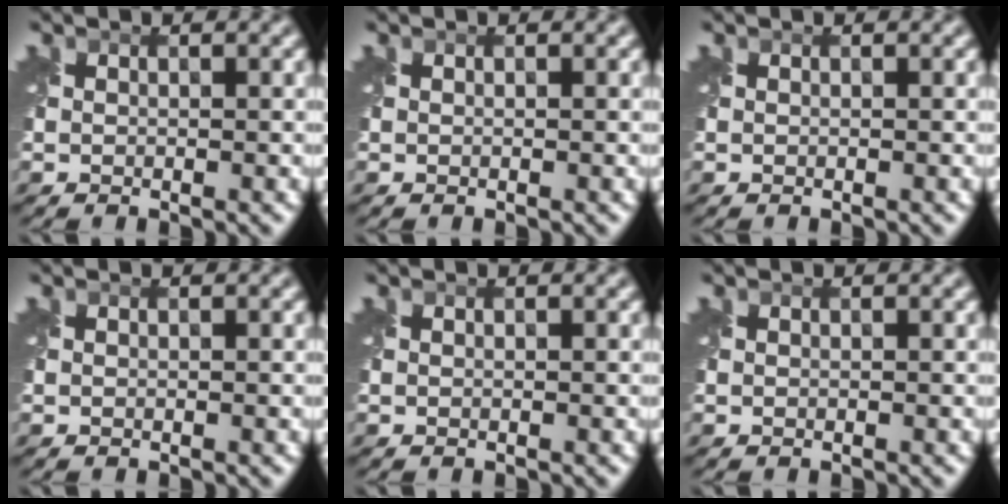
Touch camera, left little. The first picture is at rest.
{"total": 0.0}
{"total": 0.0}
{"total": 0.0}
{"total": 0.0}
{"total": 0.0}